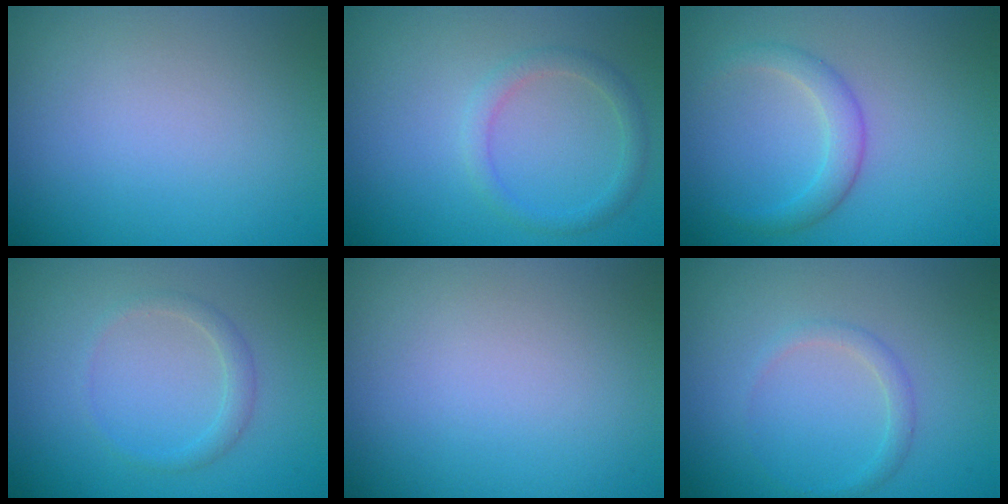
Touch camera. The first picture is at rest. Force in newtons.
{"total": 1.8, "press": 1.8, "slide": 0.0}
{"total": 2.3, "press": 2.3, "slide": 0.1}
{"total": 1.4, "press": 1.4, "slide": 0.1}
{"total": 0.0}
{"total": 1.2, "press": 1.2, "slide": 0.1}